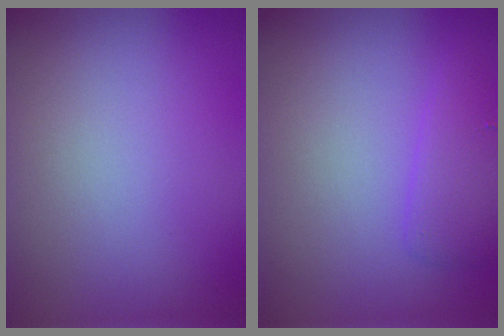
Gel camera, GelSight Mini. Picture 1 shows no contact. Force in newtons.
{"total": 2.1, "press": 2.1, "slide": 0.2}